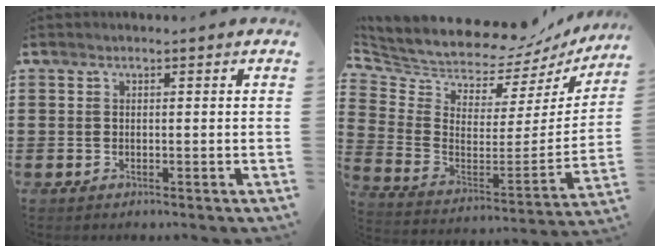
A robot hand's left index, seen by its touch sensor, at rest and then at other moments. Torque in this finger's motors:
{"motor_torque": [0.22, 0.20, 0.79, 0.12]}